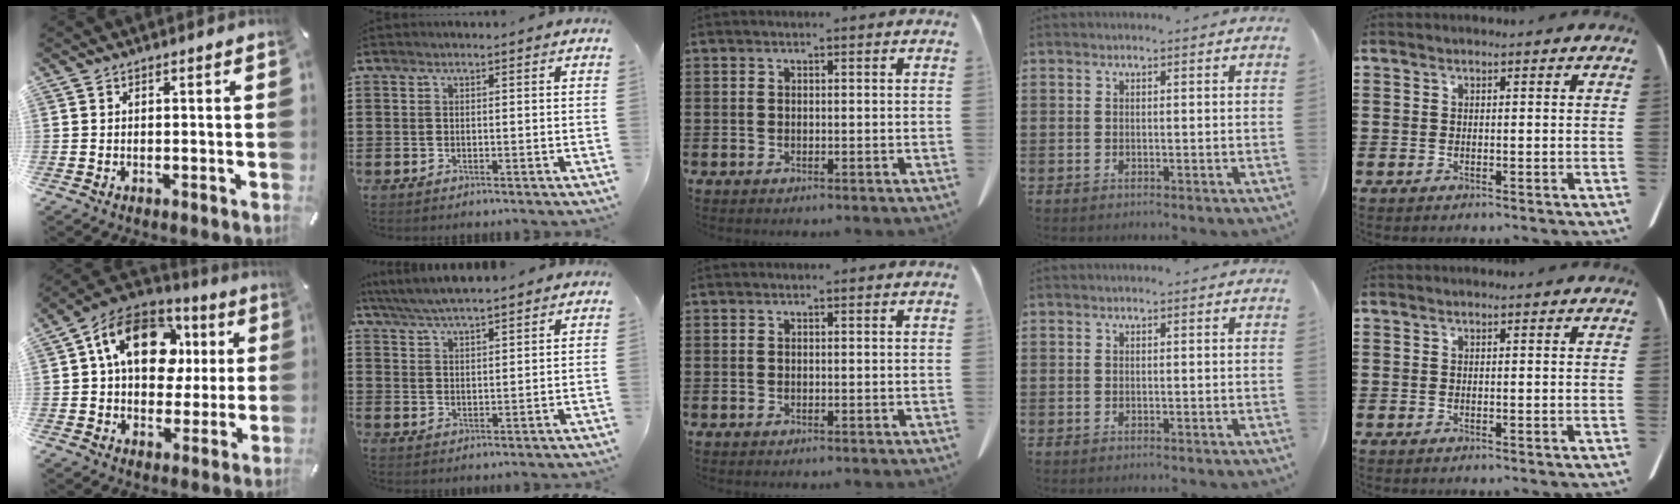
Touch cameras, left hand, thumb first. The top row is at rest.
{"thumb": {"total": 18.2, "force": [5.3, 12.9, 11.6], "torque": [-0.209, -0.002, 0.096]}, "index": {"total": 4.8, "force": [4.5, 0.3, 1.6], "torque": [-0.045, -0.015, 0.080]}}